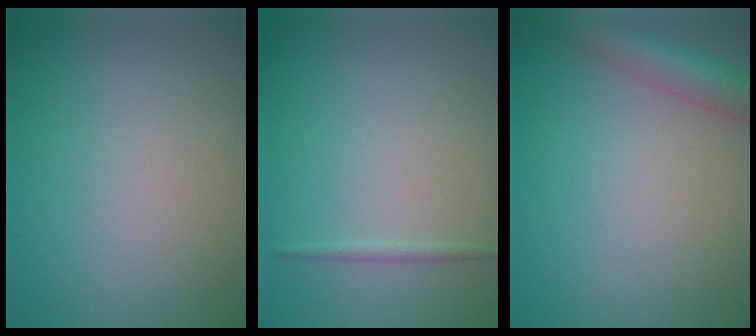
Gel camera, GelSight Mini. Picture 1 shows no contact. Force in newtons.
{"total": 0.7, "press": 0.7, "slide": 0.0}
{"total": 4.9, "press": 4.9, "slide": 0.2}